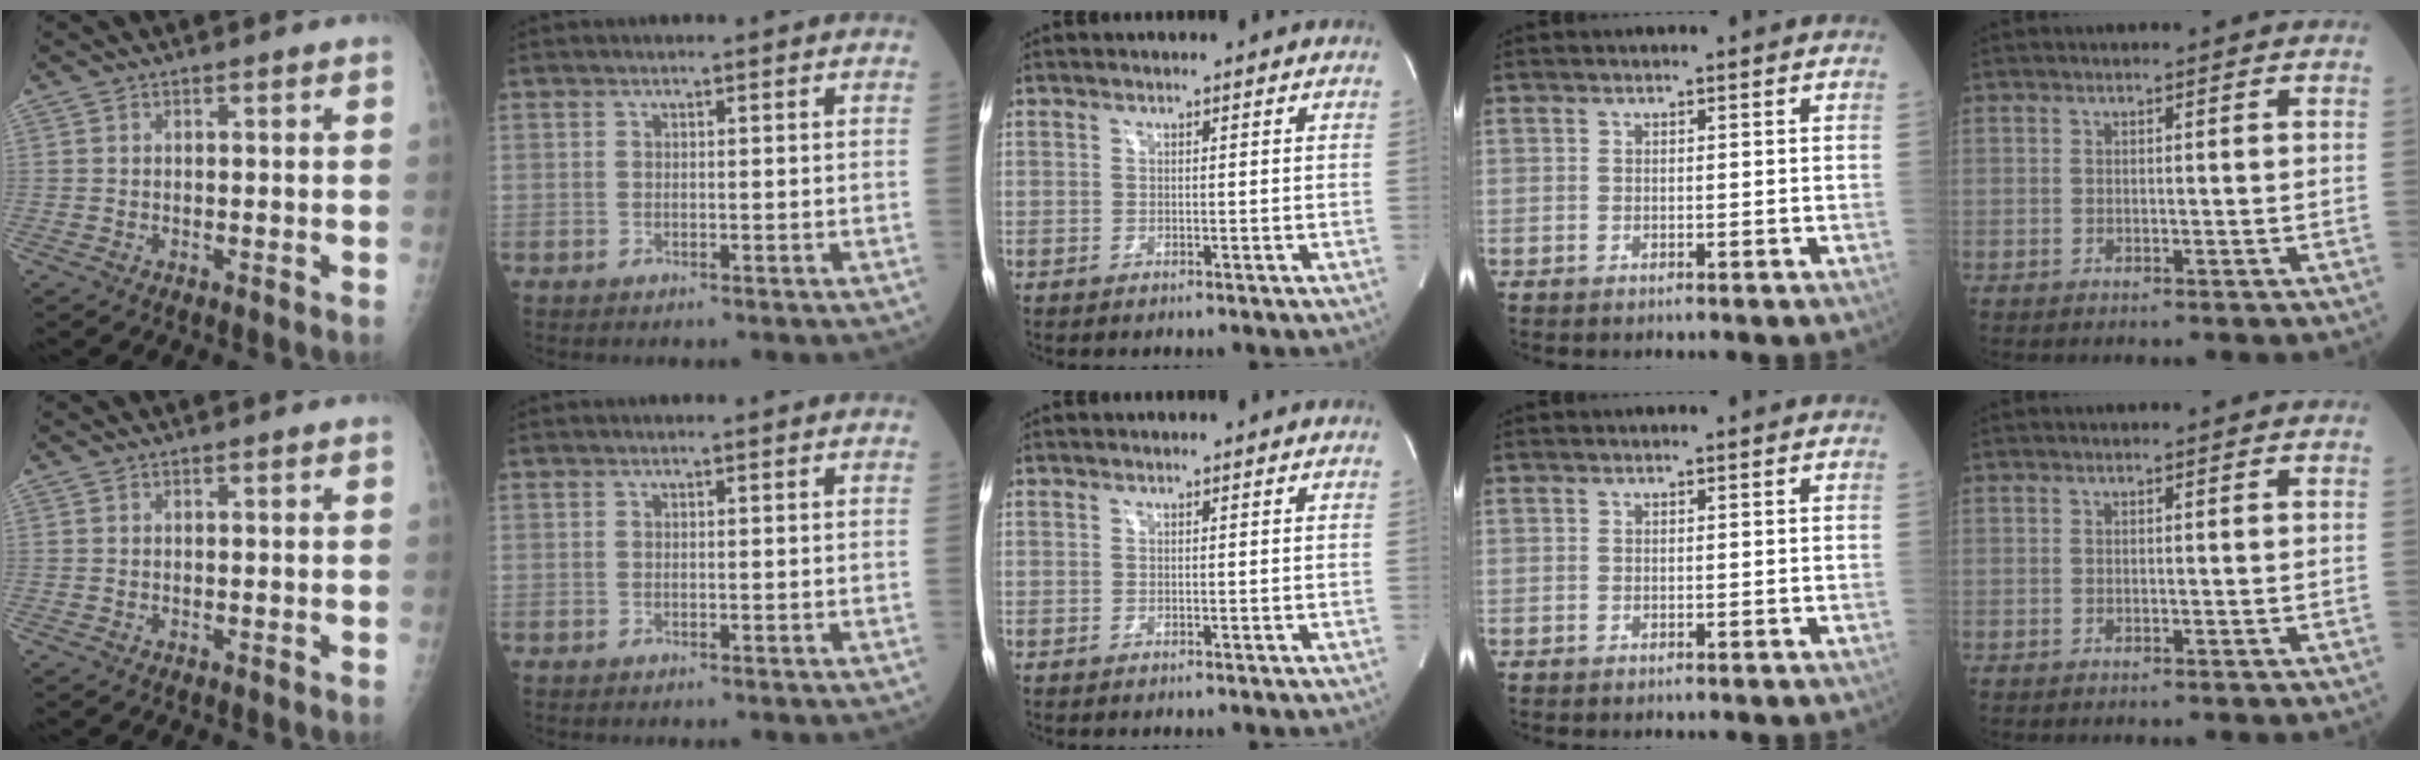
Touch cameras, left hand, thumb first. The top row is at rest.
{}